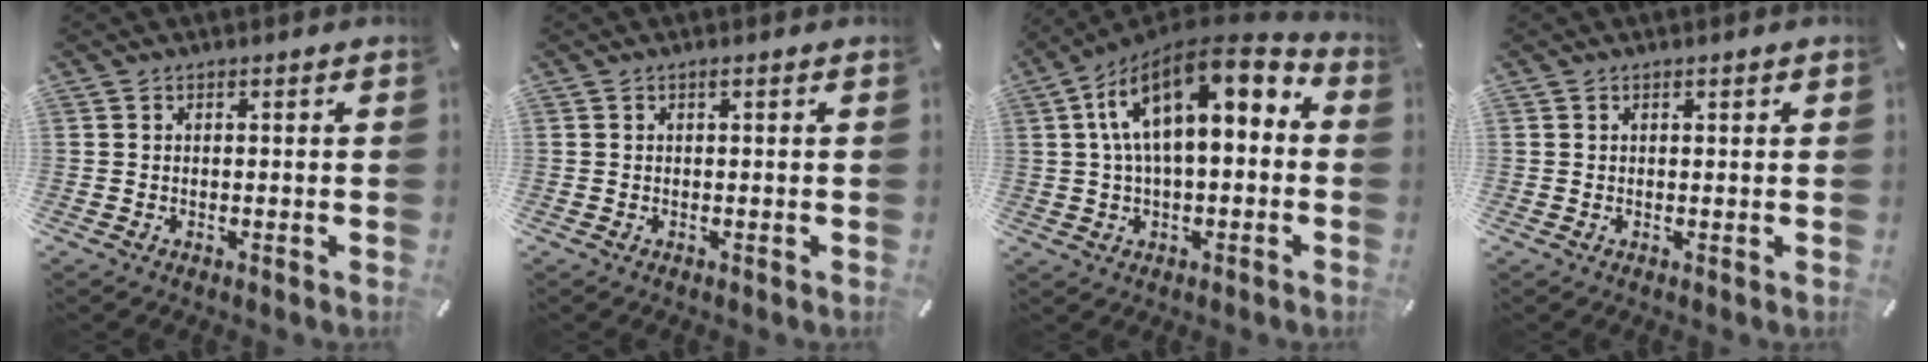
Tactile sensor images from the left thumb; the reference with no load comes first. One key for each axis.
{"total": 0.6, "fx": 0.2, "fy": 0.0, "fz": 0.5, "tx": -0.009, "ty": 0.000, "tz": 0.004}
{"total": 16.4, "fx": 5.7, "fy": 7.9, "fz": 13.2, "tx": -0.238, "ty": -0.029, "tz": 0.096}
{"total": 0.6, "fx": 0.4, "fy": 0.2, "fz": 0.5, "tx": -0.008, "ty": 0.001, "tz": 0.007}